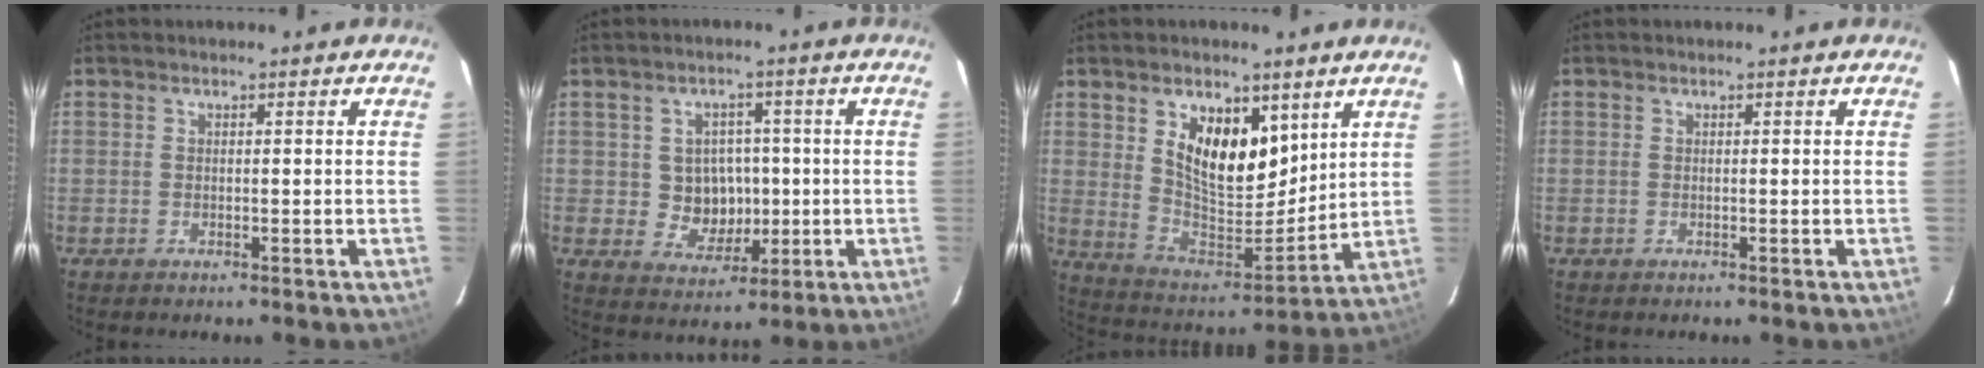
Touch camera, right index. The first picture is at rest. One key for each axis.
{"total": 7.0, "fx": -0.1, "fy": 6.5, "fz": 2.4, "tx": -0.051, "ty": 0.010, "tz": 0.014}
{"total": 14.2, "fx": 6.6, "fy": 7.7, "fz": 9.9, "tx": -0.175, "ty": -0.003, "tz": 0.129}
{"total": 0.0}